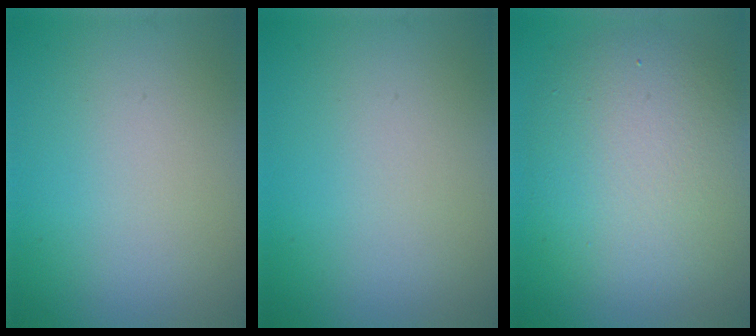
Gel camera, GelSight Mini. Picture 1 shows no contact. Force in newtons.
{"total": 0.0}
{"total": 8.1, "press": 8.1, "slide": 0.5}